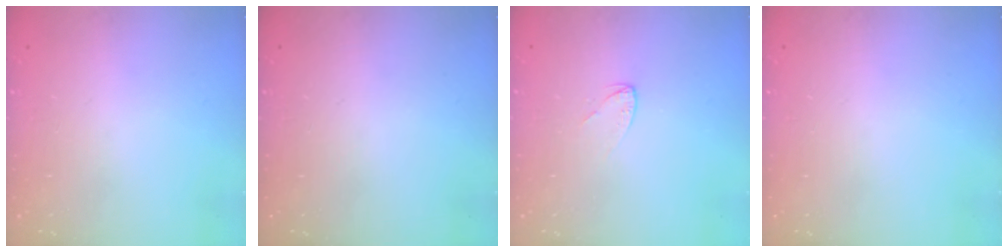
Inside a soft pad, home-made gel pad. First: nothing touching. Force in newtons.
{"total": 0.0}
{"total": 2.5, "press": 2.5, "slide": 0.2}
{"total": 0.0}